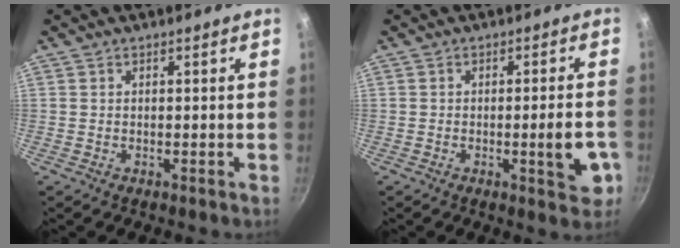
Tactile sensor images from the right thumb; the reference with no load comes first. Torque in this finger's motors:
{"motor_torque": [2.74, 2.26, 1.87, -0.92, 0.56]}